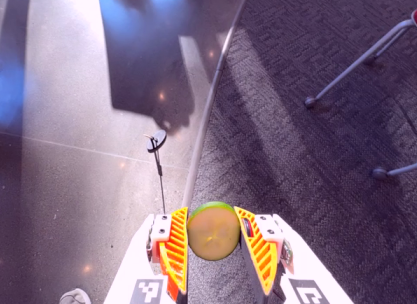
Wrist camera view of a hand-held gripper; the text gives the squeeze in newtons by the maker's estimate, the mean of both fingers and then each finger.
{"total": 10.8, "left": 11.1, "right": 10.5}